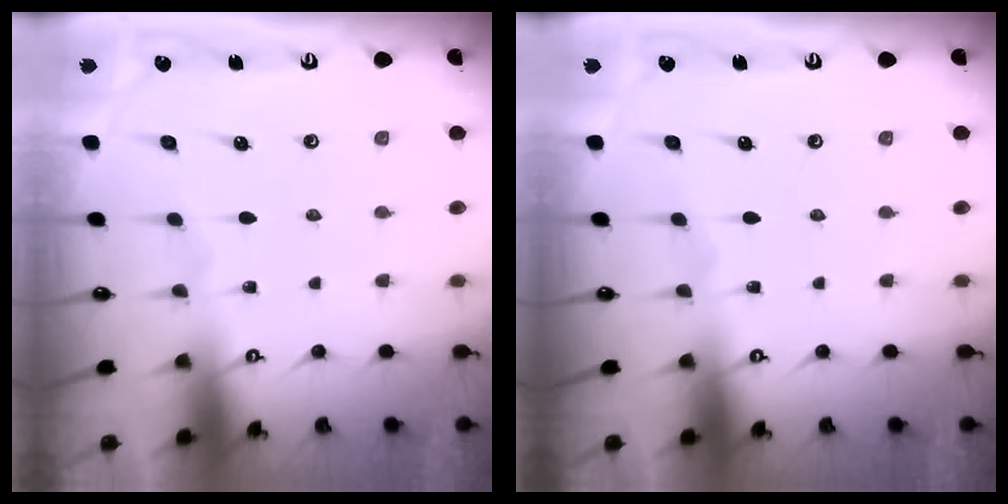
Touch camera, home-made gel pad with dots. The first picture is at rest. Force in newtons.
{"total": 0.0}